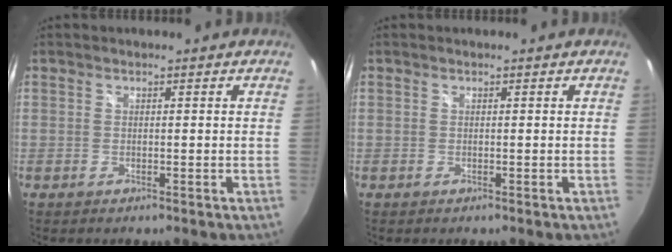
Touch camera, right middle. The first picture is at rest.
{"total": 0.0}